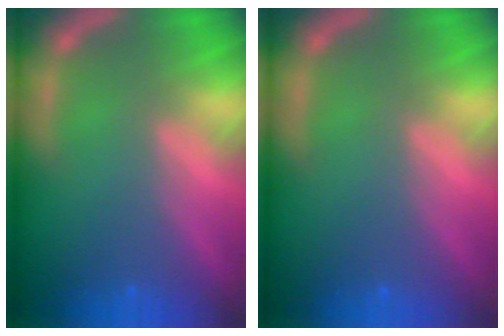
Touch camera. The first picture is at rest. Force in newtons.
{"total": 0.0}